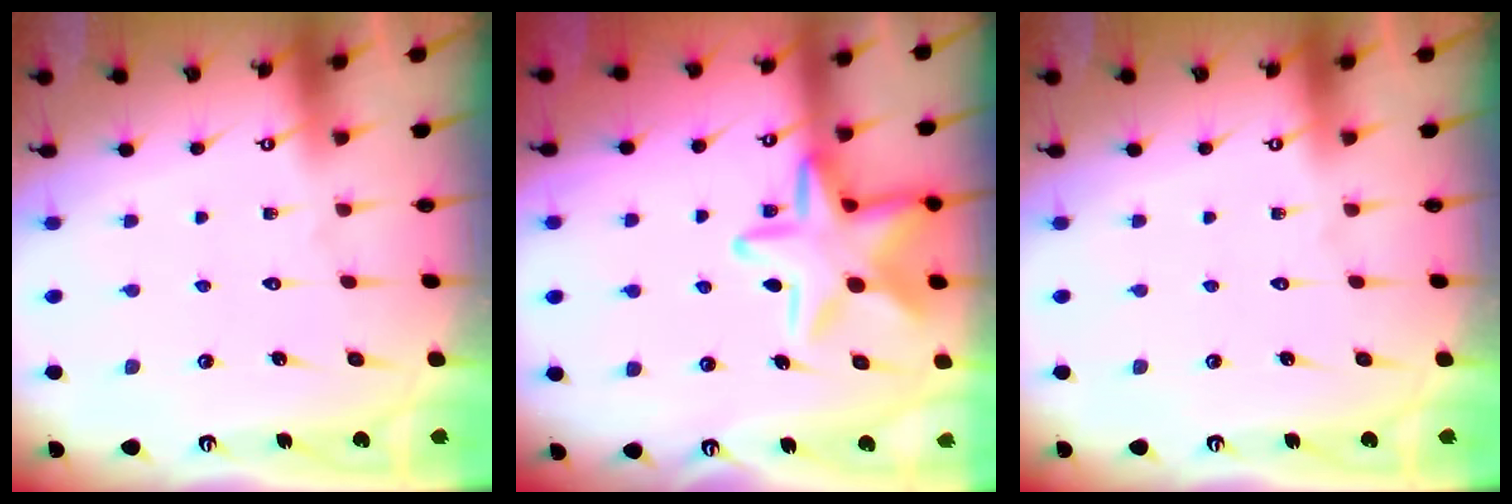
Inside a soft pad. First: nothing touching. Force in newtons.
{"total": 17.5, "press": 17.4, "slide": 1.0}
{"total": 0.0}